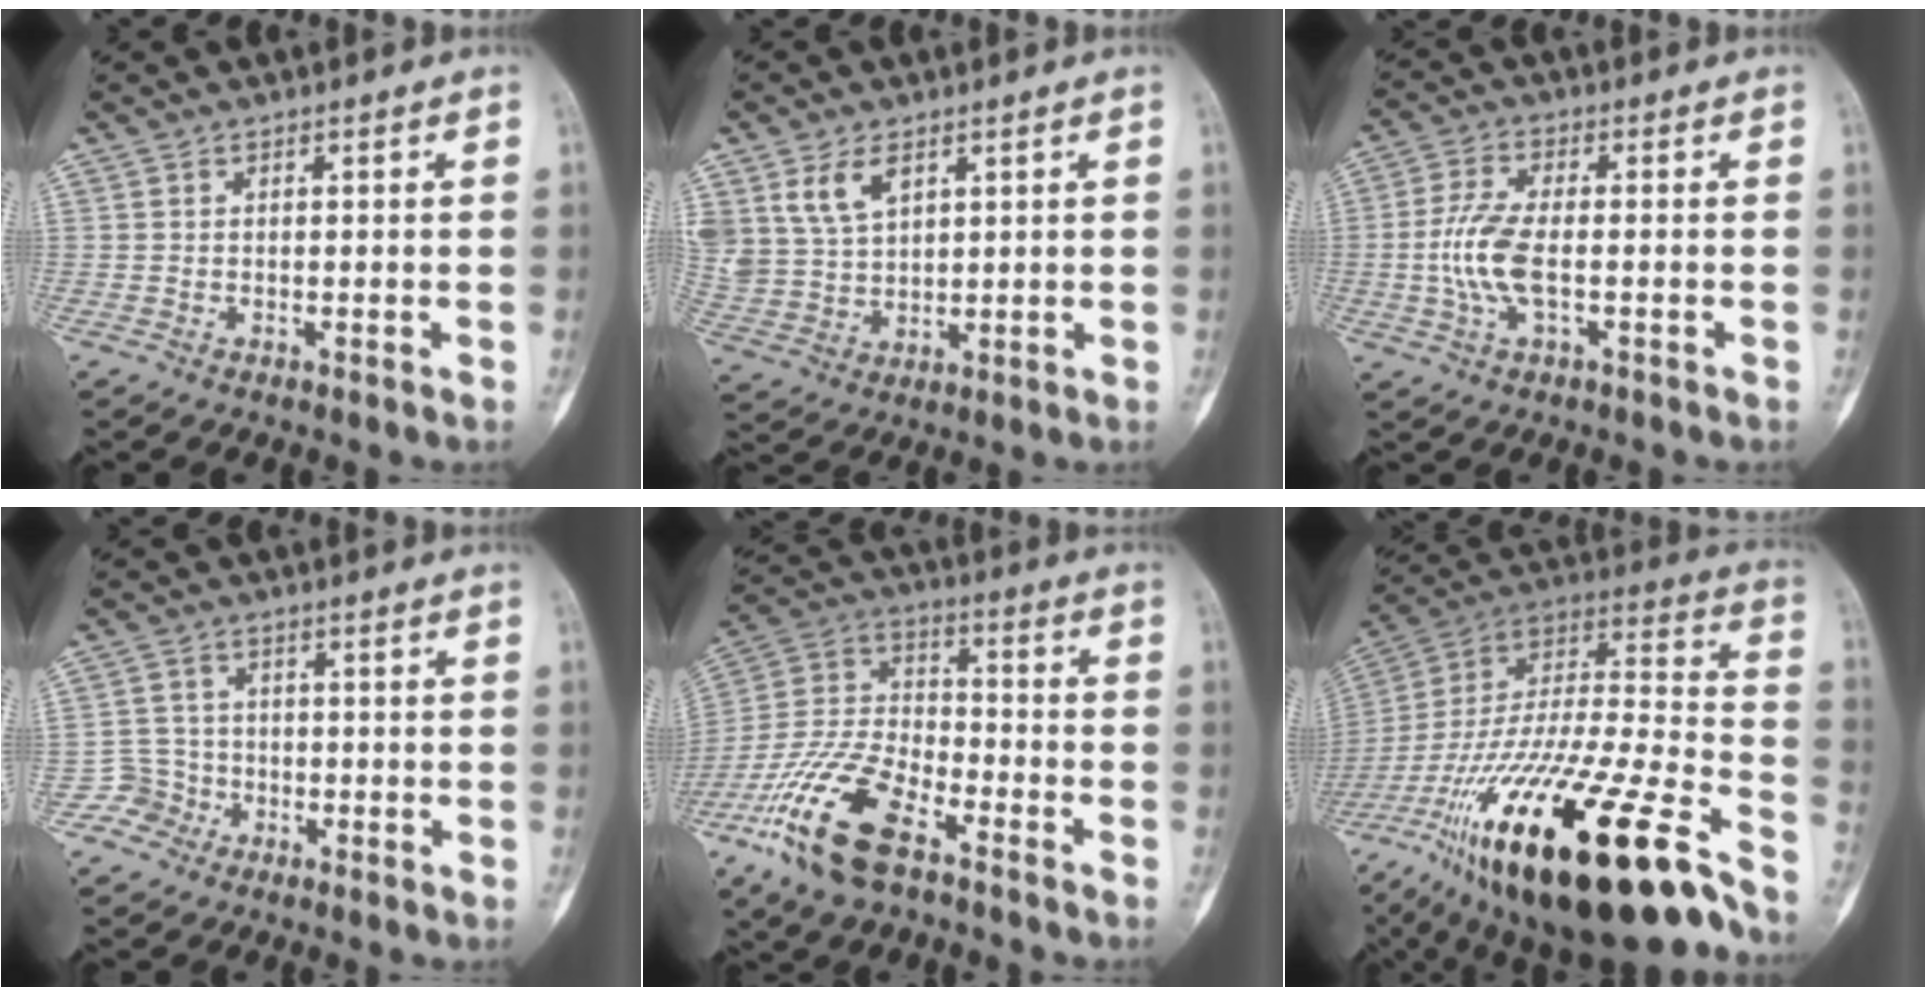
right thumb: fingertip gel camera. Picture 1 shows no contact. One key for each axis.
{"total": 8.6, "fx": 4.4, "fy": 5.2, "fz": 5.2, "tx": -0.095, "ty": -0.011, "tz": 0.101}
{"total": 8.4, "fx": -1.2, "fy": 3.5, "fz": 7.6, "tx": -0.179, "ty": 0.010, "tz": -0.022}
{"total": 4.1, "fx": -2.2, "fy": 3.4, "fz": -0.5, "tx": 0.034, "ty": 0.020, "tz": -0.046}
{"total": 17.7, "fx": -10.2, "fy": 7.6, "fz": 12.3, "tx": -0.254, "ty": 0.045, "tz": -0.203}
{"total": 38.0, "fx": -22.9, "fy": 9.7, "fz": 28.7, "tx": -0.479, "ty": 0.034, "tz": -0.390}